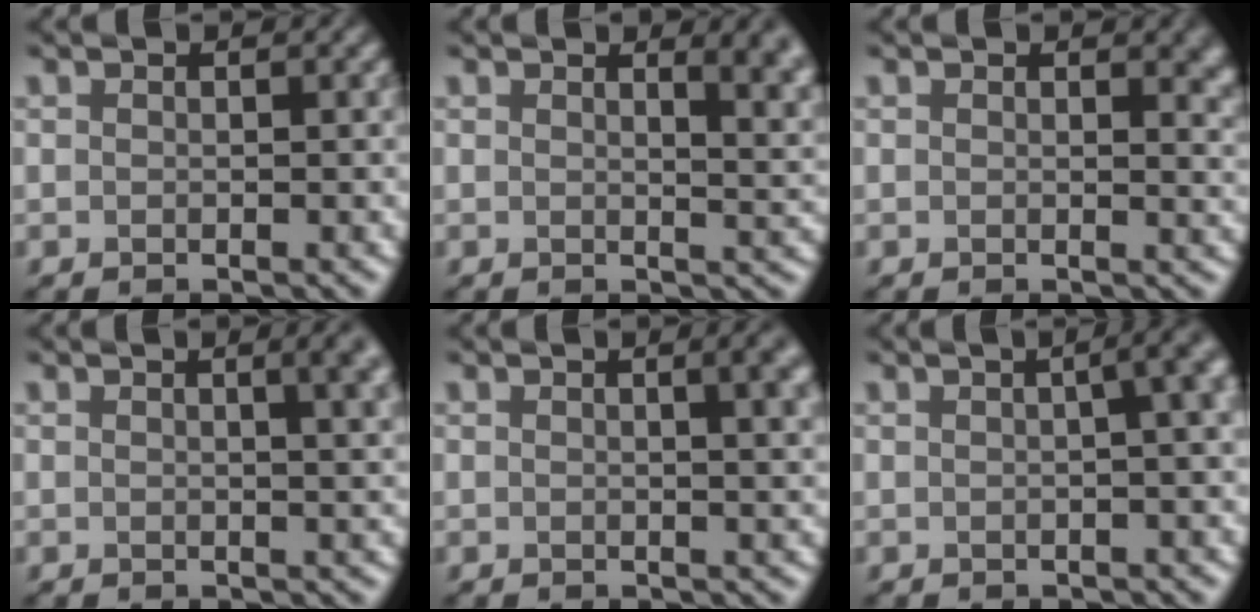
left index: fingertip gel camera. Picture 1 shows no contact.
{"total": 5.4, "force": [2.7, 2.5, 3.9], "torque": [-0.008, 0.008, 0.033]}
{"total": 2.0, "force": [0.9, 0.8, 1.6], "torque": [-0.013, -0.005, 0.014]}
{"total": 4.9, "force": [1.8, 2.0, 4.0], "torque": [-0.021, 0.023, 0.002]}
{"total": 4.6, "force": [1.6, 1.9, 3.9], "torque": [-0.024, 0.017, 0.010]}
{"total": 9.1, "force": [2.4, 4.7, 7.4], "torque": [-0.015, 0.056, -0.007]}